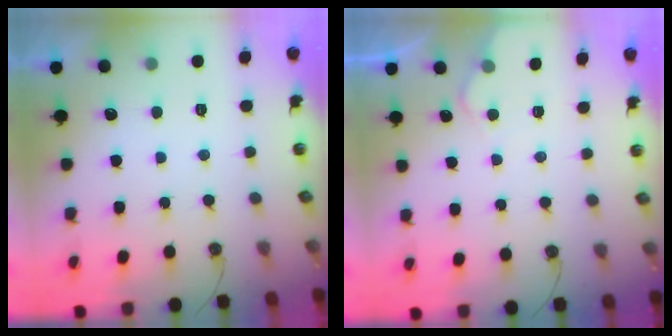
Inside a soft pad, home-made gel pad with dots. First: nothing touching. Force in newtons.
{"total": 4.1, "press": 4.0, "slide": 0.5}